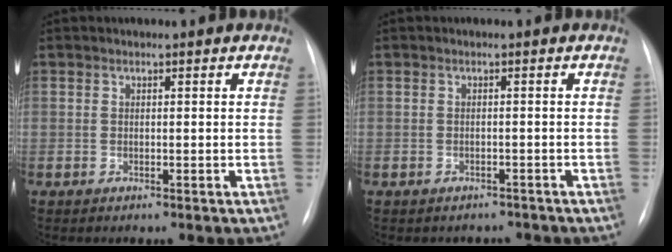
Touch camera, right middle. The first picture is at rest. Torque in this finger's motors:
{"motor_torque": [0.04, -0.05, 0.00, 0.00]}